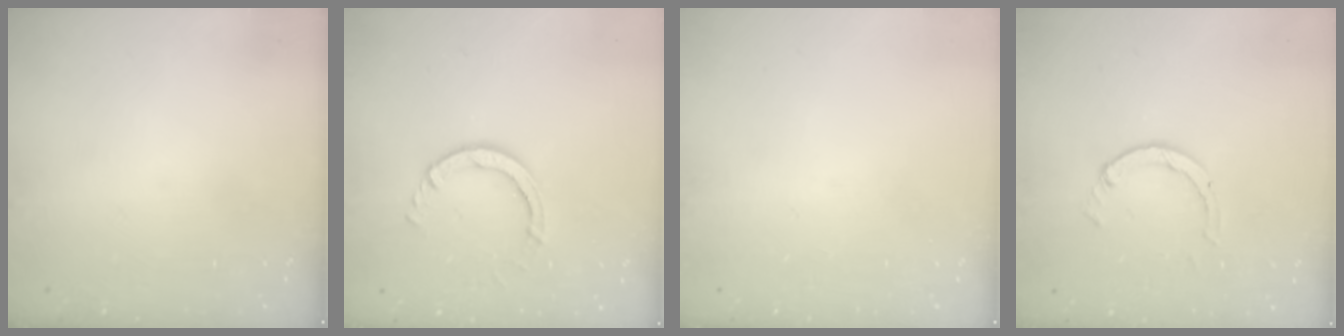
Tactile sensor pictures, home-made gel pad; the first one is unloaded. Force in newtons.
{"total": 3.8, "press": 3.8, "slide": 0.5}
{"total": 0.0}
{"total": 2.6, "press": 2.5, "slide": 0.3}